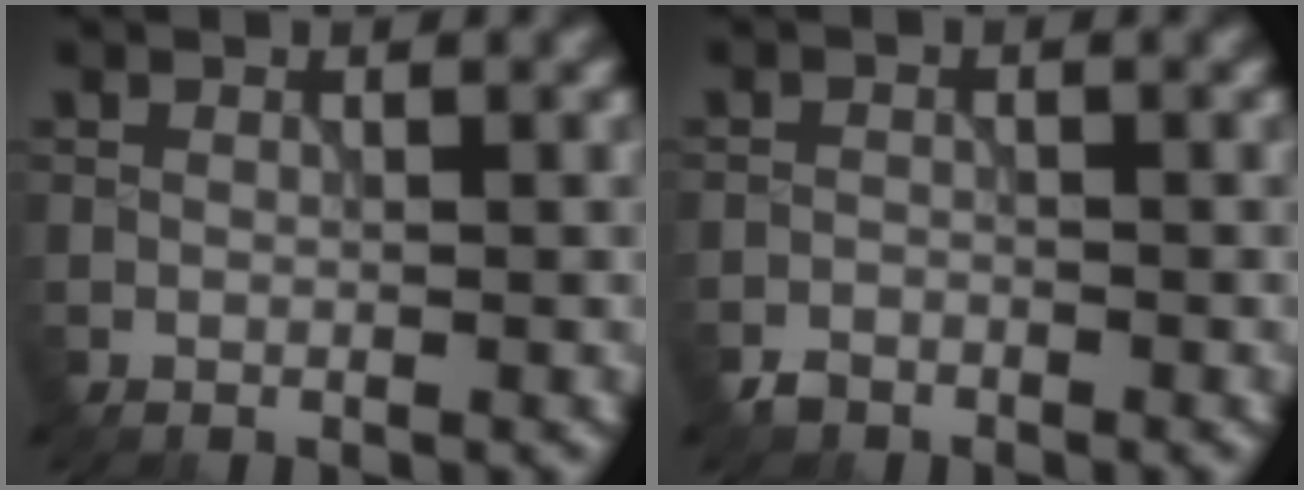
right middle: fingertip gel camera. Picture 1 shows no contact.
{"total": 1.3, "force": [-1.2, 0.6, 0.1], "torque": [0.002, 0.001, -0.024]}